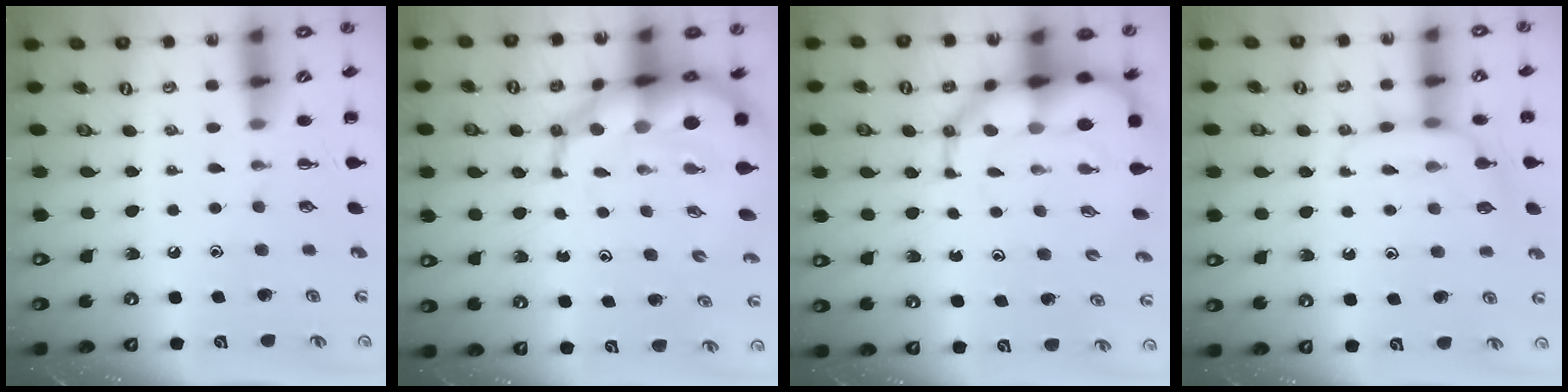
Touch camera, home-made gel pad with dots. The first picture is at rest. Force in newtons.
{"total": 13.3, "press": 12.9, "slide": 3.2}
{"total": 10.9, "press": 10.5, "slide": 2.9}
{"total": 8.1, "press": 7.9, "slide": 1.5}